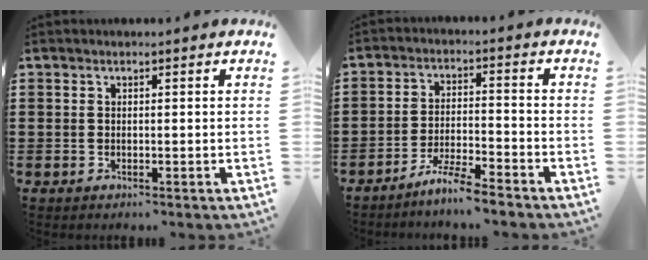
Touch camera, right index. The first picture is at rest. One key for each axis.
{"total": 5.4, "fx": -5.0, "fy": -0.3, "fz": 2.0, "tx": -0.049, "ty": -0.008, "tz": -0.099}